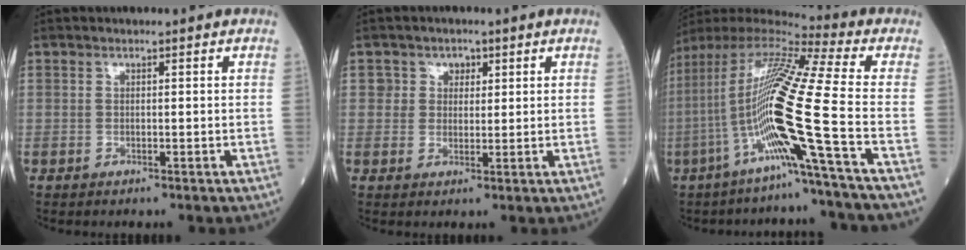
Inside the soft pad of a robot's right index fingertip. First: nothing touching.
{"total": 2.9, "force": [1.1, 2.6, 0.5], "torque": [0.006, -0.001, 0.012]}
{"total": 19.1, "force": [-6.0, -2.0, 18.0], "torque": [-0.365, -0.010, -0.130]}